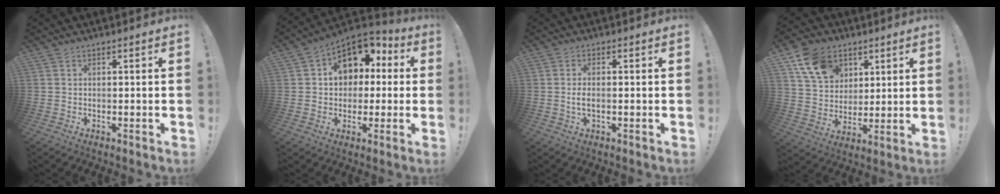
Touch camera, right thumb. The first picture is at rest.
{"total": 12.2, "force": [4.0, 9.8, 6.0], "torque": [-0.081, -0.020, 0.079]}
{"total": 3.1, "force": [-0.7, 1.2, 2.8], "torque": [-0.055, 0.001, -0.013]}
{"total": 14.2, "force": [7.2, 10.7, 6.1], "torque": [-0.095, -0.029, 0.142]}